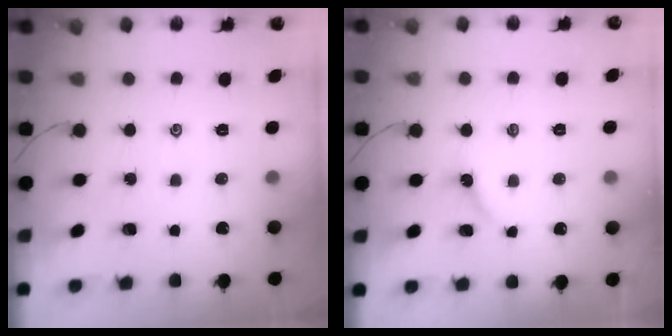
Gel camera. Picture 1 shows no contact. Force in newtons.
{"total": 3.3, "press": 3.2, "slide": 0.5}